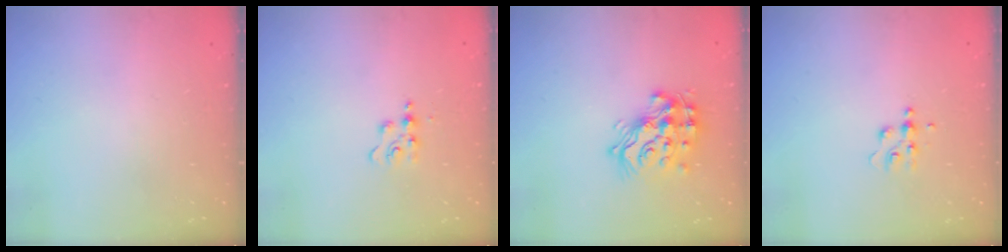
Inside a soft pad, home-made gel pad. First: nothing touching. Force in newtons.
{"total": 5.2, "press": 5.1, "slide": 0.5}
{"total": 17.9, "press": 17.8, "slide": 1.3}
{"total": 4.7, "press": 4.6, "slide": 0.5}